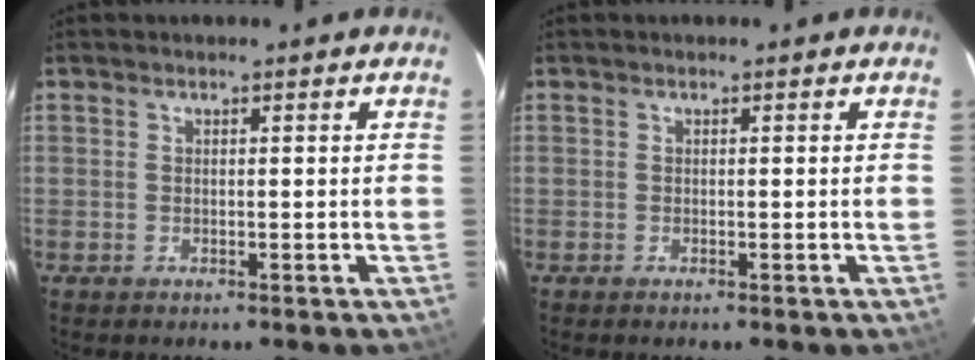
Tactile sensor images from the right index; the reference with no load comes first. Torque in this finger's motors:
{"motor_torque": [0.01, -0.05, -0.05, -0.01]}